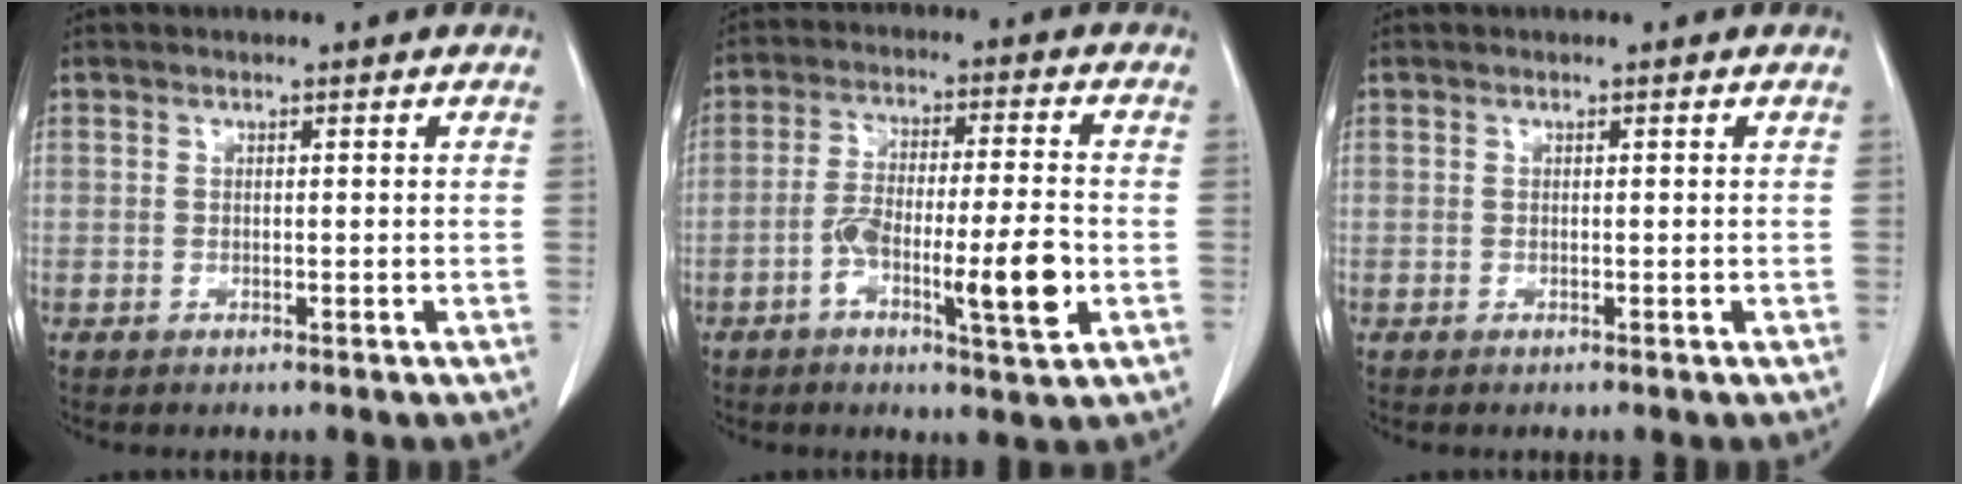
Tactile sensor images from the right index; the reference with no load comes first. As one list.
[{"total": 10.8, "force": [-3.5, 1.3, 10.1], "torque": [-0.178, 0.005, -0.058]}, {"total": 0.0}]